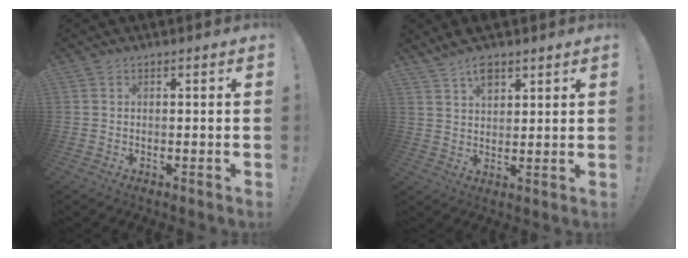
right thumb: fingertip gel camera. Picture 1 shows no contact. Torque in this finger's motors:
{"motor_torque": [-0.03, 0.15, 0.11, 0.12, 0.01]}